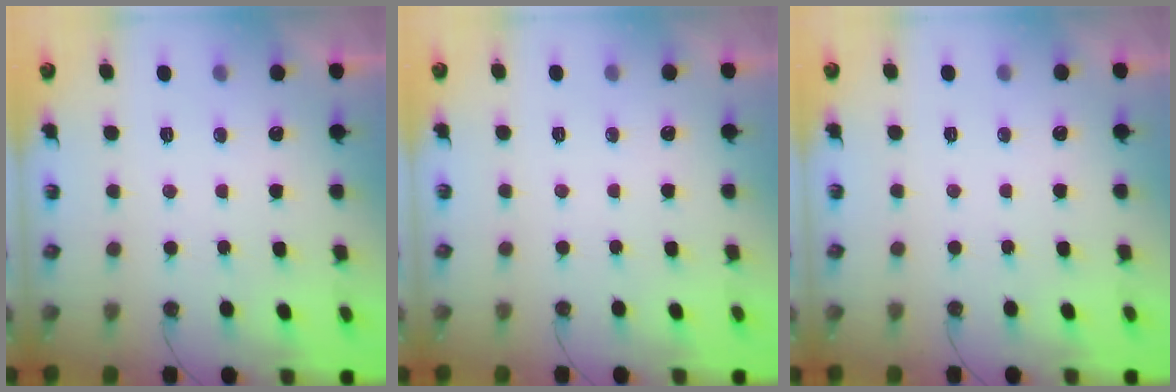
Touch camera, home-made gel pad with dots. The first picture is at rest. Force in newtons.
{"total": 0.0}
{"total": 0.0}